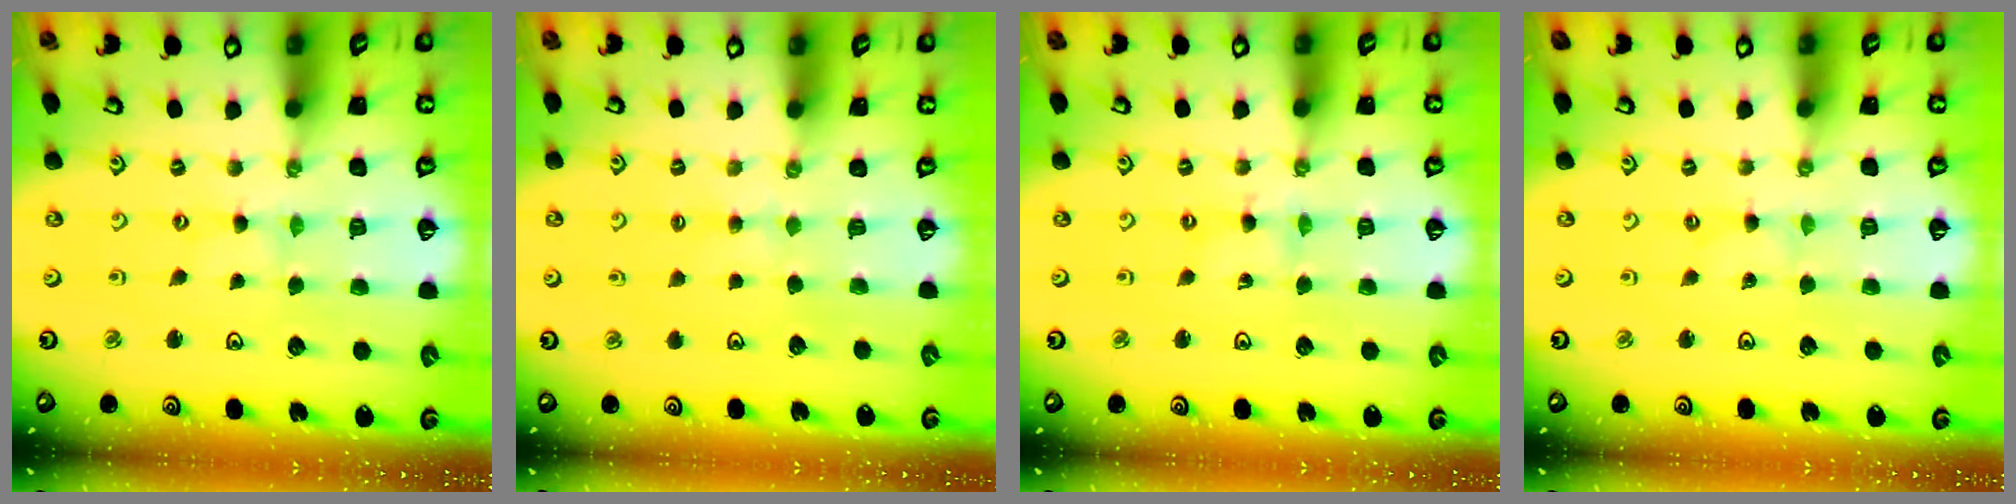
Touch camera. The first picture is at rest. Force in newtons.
{"total": 2.7, "press": 2.7, "slide": 0.6}
{"total": 0.7, "press": 0.7, "slide": 0.2}
{"total": 0.6, "press": 0.6, "slide": 0.2}